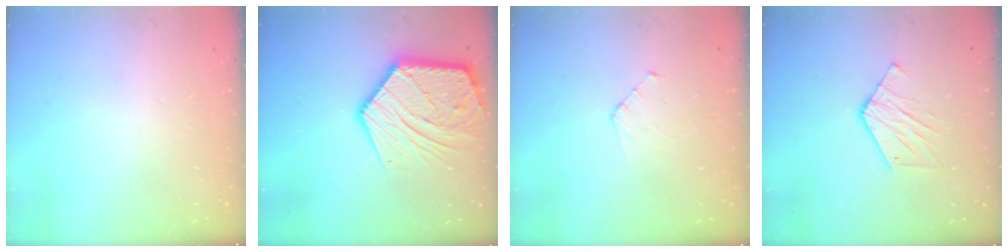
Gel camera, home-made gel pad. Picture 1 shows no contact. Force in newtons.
{"total": 20.1, "press": 20.0, "slide": 1.9}
{"total": 3.6, "press": 3.6, "slide": 0.3}
{"total": 8.7, "press": 8.6, "slide": 0.6}